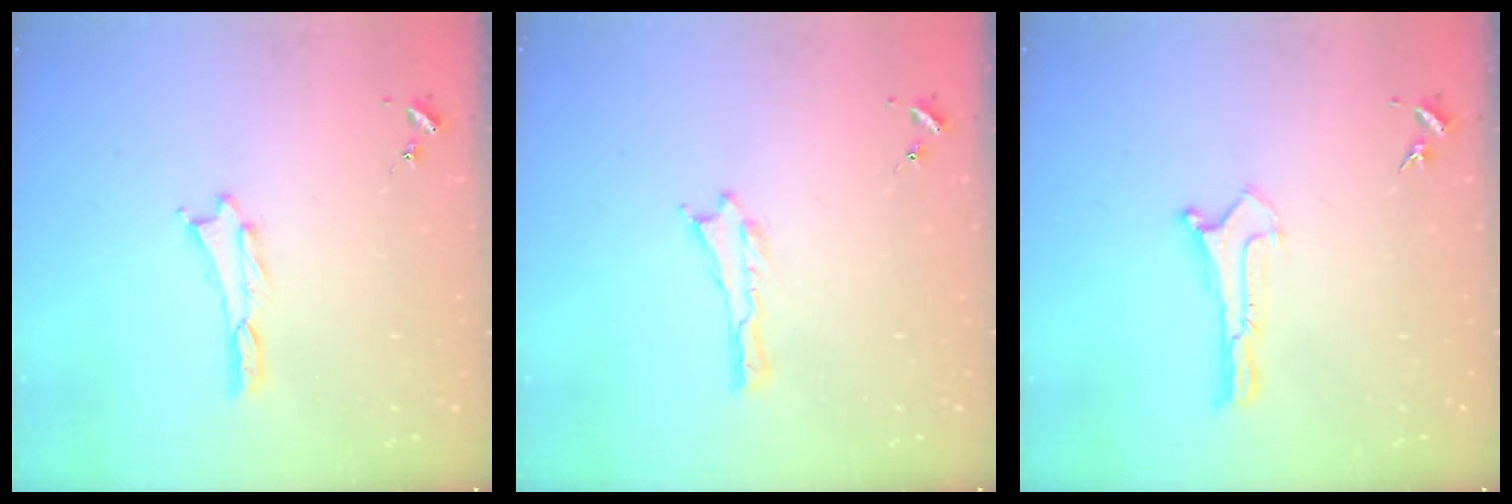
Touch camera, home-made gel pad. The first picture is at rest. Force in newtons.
{"total": 0.0}
{"total": 0.5, "press": 0.5, "slide": 0.1}